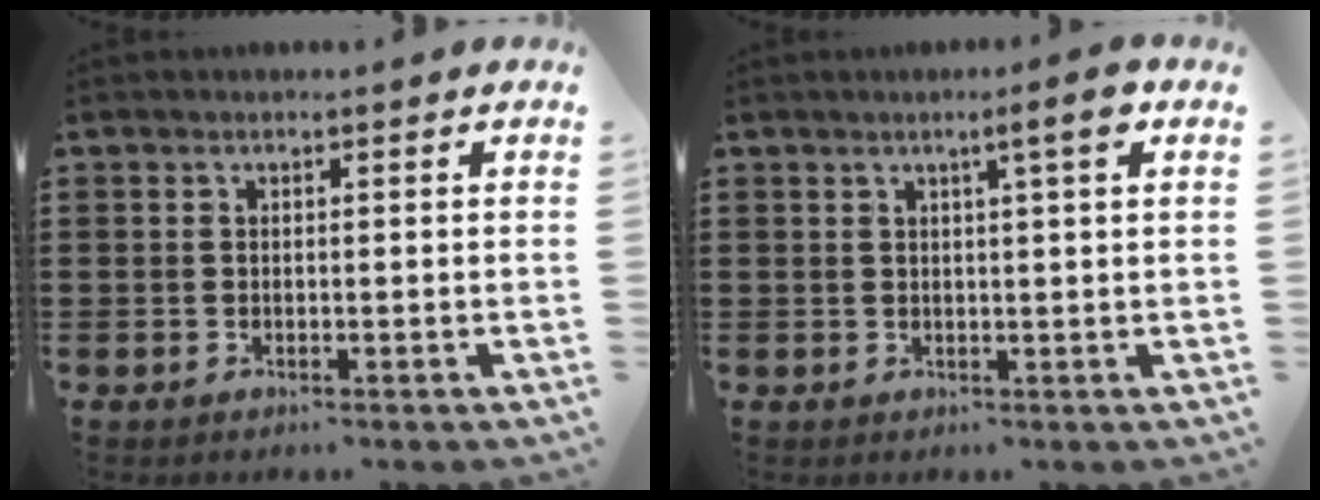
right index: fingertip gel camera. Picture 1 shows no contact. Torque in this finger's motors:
{"motor_torque": [0.64, -0.09, 0.10, 0.04]}